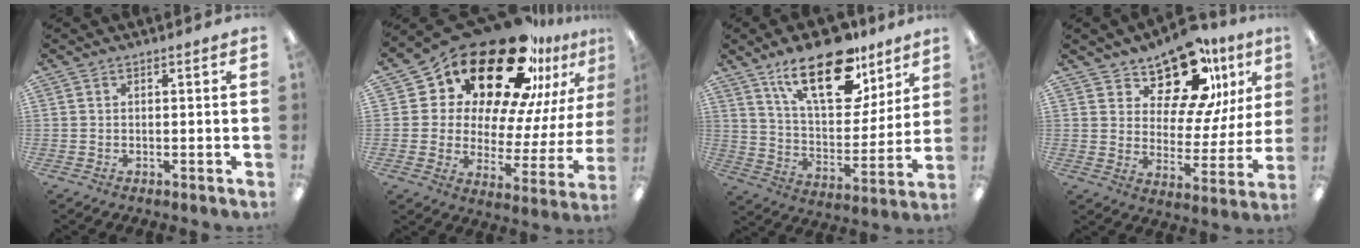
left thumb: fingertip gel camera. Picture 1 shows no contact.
{"total": 27.1, "force": [20.5, 12.2, 12.9], "torque": [-0.206, -0.150, 0.362]}
{"total": 22.5, "force": [14.4, 10.3, 14.0], "torque": [-0.219, -0.076, 0.245]}
{"total": 17.0, "force": [12.8, 7.7, 8.2], "torque": [-0.134, -0.089, 0.223]}